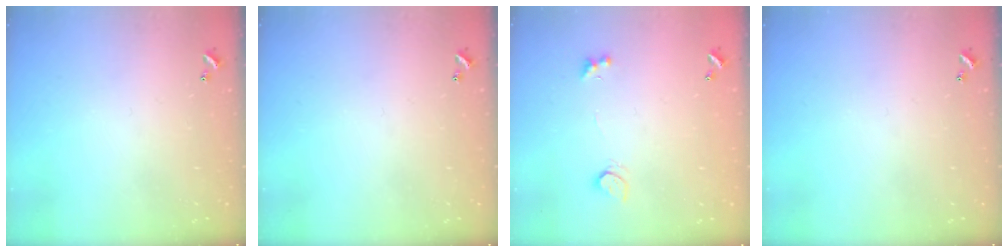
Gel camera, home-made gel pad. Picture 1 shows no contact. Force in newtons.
{"total": 0.0}
{"total": 2.6, "press": 2.4, "slide": 1.2}
{"total": 0.0}